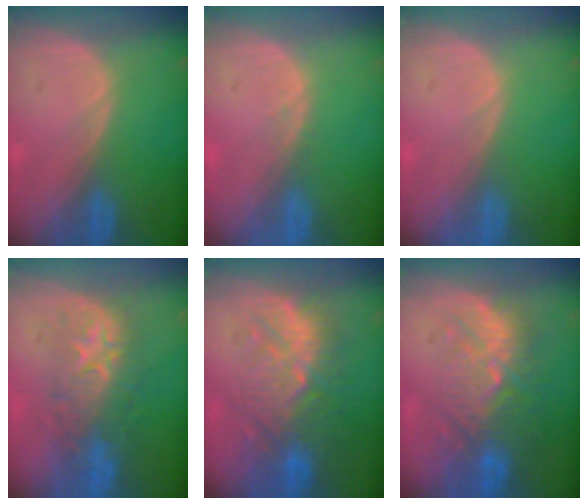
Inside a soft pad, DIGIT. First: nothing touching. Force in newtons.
{"total": 0.6, "press": 0.6, "slide": 0.1}
{"total": 0.0}
{"total": 8.2, "press": 8.2, "slide": 0.5}
{"total": 9.6, "press": 9.4, "slide": 2.1}
{"total": 10.5, "press": 9.6, "slide": 4.1}